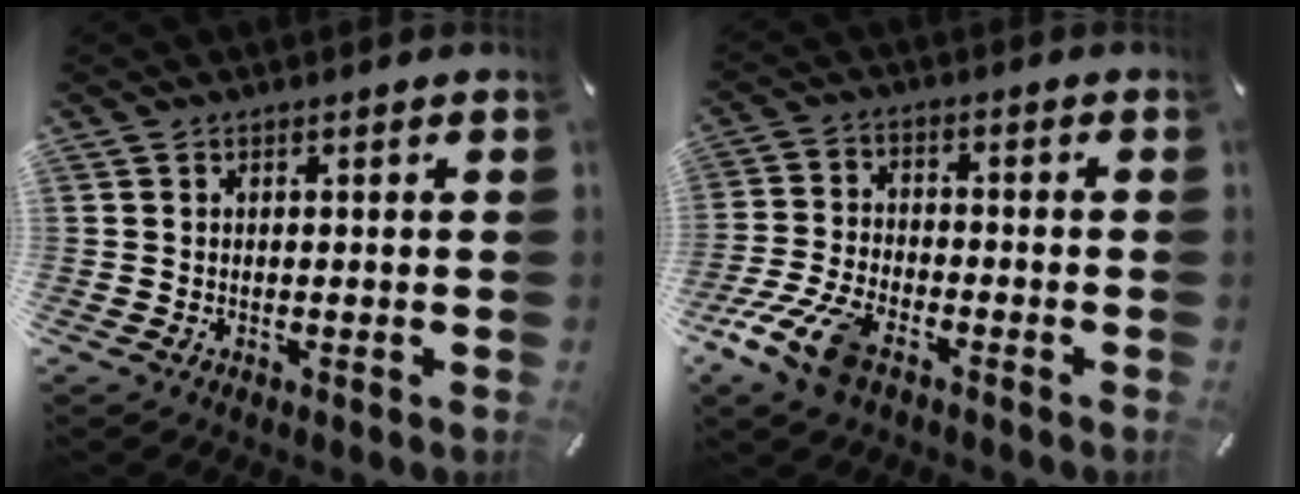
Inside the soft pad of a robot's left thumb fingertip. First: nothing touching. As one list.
[{"total": 11.0, "force": [-6.5, 5.3, 7.1], "torque": [-0.164, 0.020, -0.124]}]